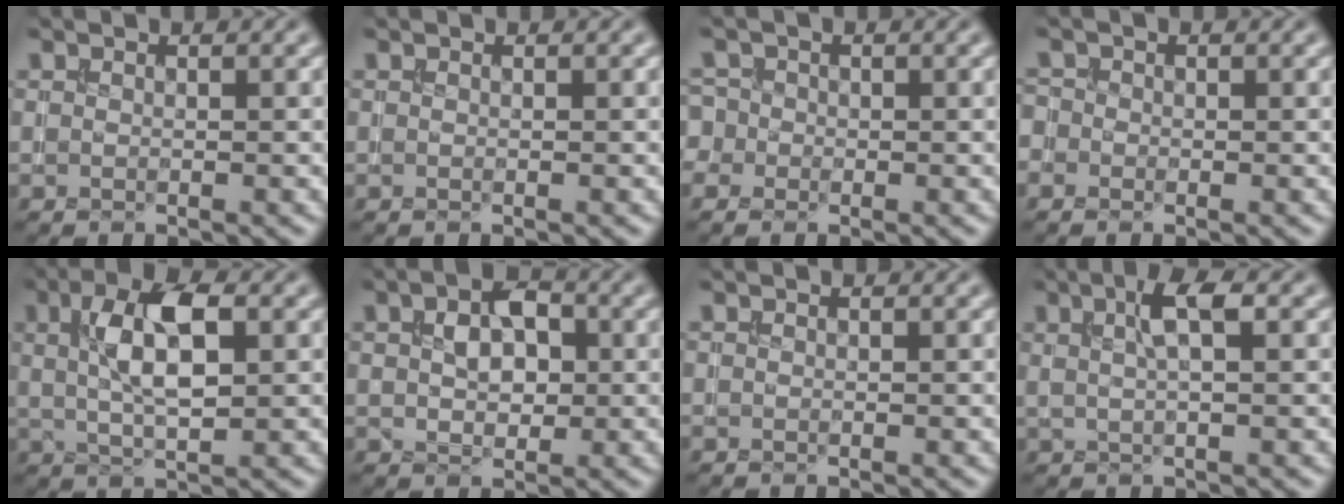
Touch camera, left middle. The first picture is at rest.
{"total": 0.0}
{"total": 2.1, "force": [-0.1, 2.0, 0.5], "torque": [0.003, 0.016, -0.022]}
{"total": 1.0, "force": [-0.3, 0.9, 0.1], "torque": [0.001, 0.001, -0.012]}
{"total": 6.4, "force": [1.6, 2.5, 5.6], "torque": [-0.102, 0.009, 0.027]}
{"total": 4.1, "force": [1.0, 2.6, 3.0], "torque": [-0.050, 0.009, 0.014]}
{"total": 0.0}
{"total": 3.3, "force": [1.1, 0.8, 2.9], "torque": [-0.053, 0.009, 0.018]}